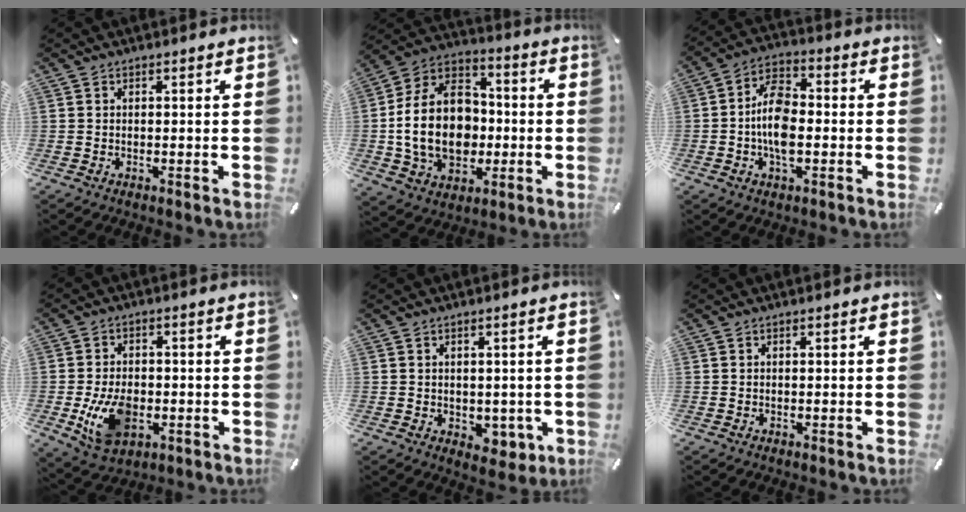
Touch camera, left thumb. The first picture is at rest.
{"total": 19.4, "force": [-2.8, 14.9, 12.1], "torque": [-0.264, 0.018, -0.047]}
{"total": 10.0, "force": [-1.8, 5.6, 8.1], "torque": [-0.150, 0.010, -0.032]}
{"total": 10.8, "force": [-2.3, 7.5, 7.4], "torque": [-0.140, -0.003, -0.041]}
{"total": 3.9, "force": [-0.3, 3.3, 2.0], "torque": [-0.012, -0.003, -0.005]}
{"total": 0.0}